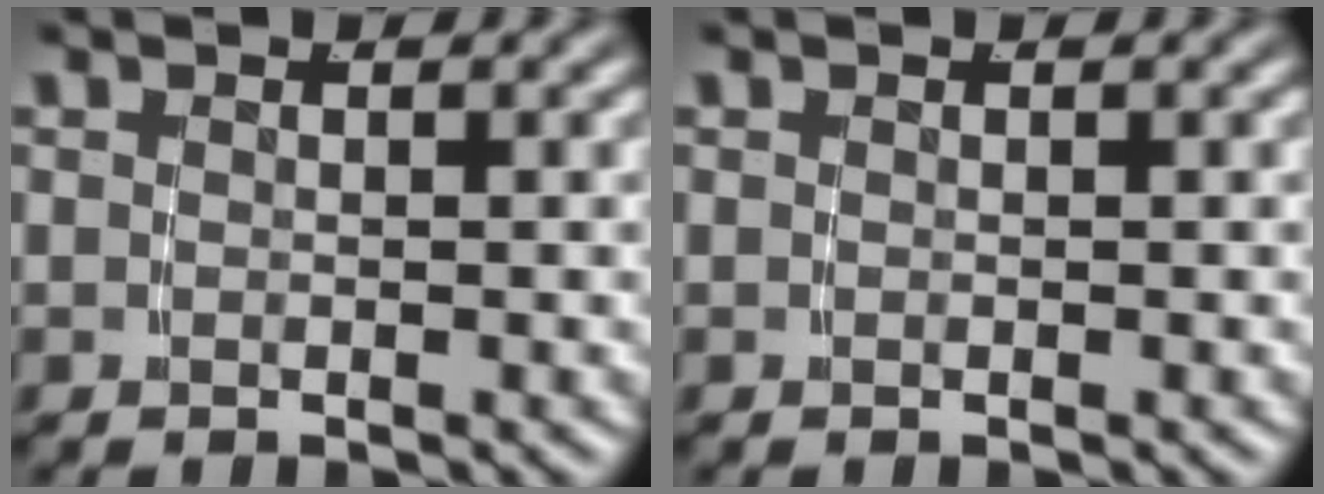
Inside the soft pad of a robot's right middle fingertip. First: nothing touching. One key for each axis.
{"total": 0.0}